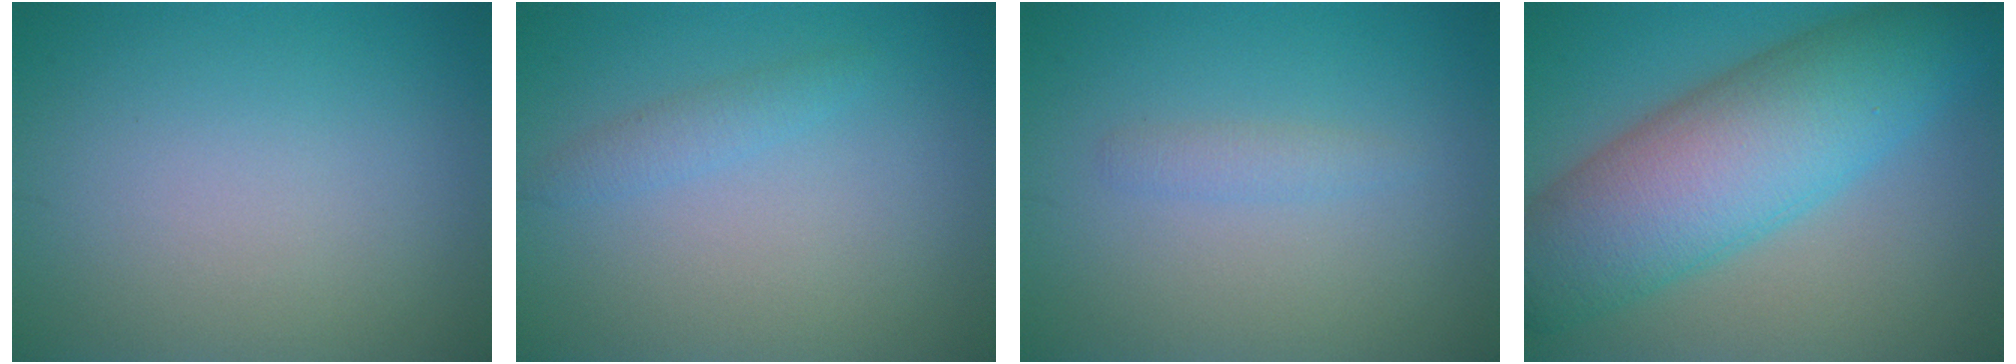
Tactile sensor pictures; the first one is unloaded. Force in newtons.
{"total": 1.3, "press": 1.3, "slide": 0.1}
{"total": 1.1, "press": 1.1, "slide": 0.1}
{"total": 11.3, "press": 11.2, "slide": 0.1}